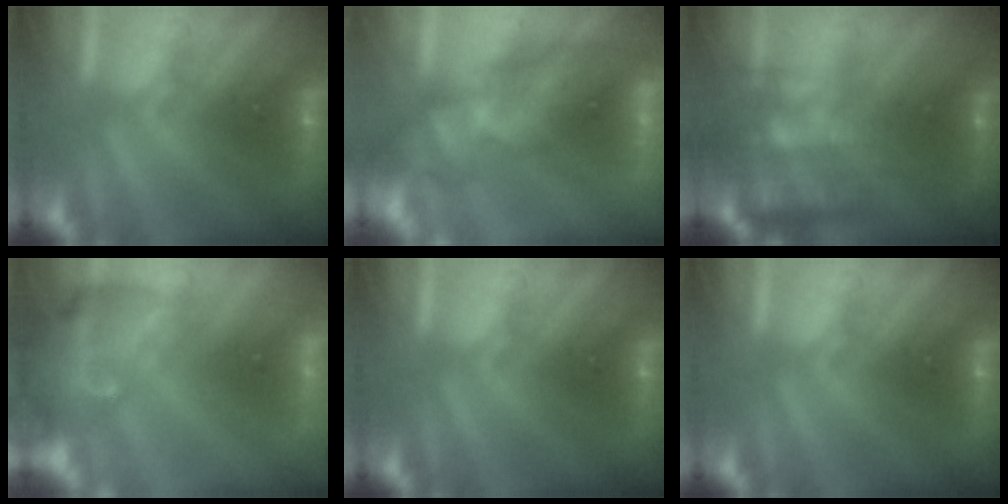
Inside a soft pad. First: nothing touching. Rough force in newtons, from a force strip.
{"total": 3.9}
{"total": 5.8}
{"total": 10.0}
{"total": 0.0}
{"total": 0.0}